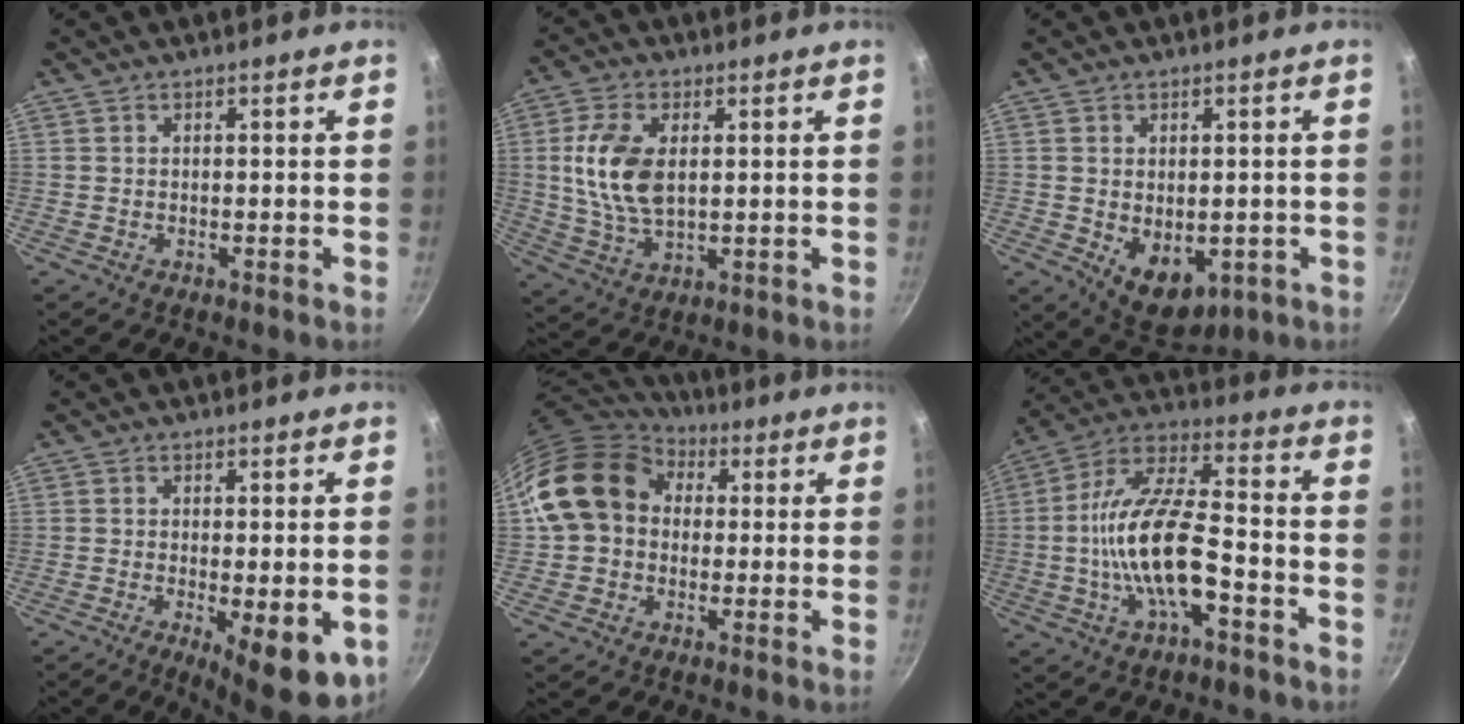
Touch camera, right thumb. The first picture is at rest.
{"total": 11.5, "force": [1.7, 6.6, 9.3], "torque": [-0.178, -0.006, 0.034]}
{"total": 8.7, "force": [-1.4, 5.9, 6.3], "torque": [-0.072, -0.011, -0.001]}
{"total": 10.7, "force": [-3.1, 3.3, 9.7], "torque": [-0.120, -0.008, -0.032]}
{"total": 16.6, "force": [3.1, 13.3, 9.5], "torque": [-0.153, 0.034, 0.044]}
{"total": 16.8, "force": [-4.8, 6.3, 14.8], "torque": [-0.273, 0.040, -0.103]}